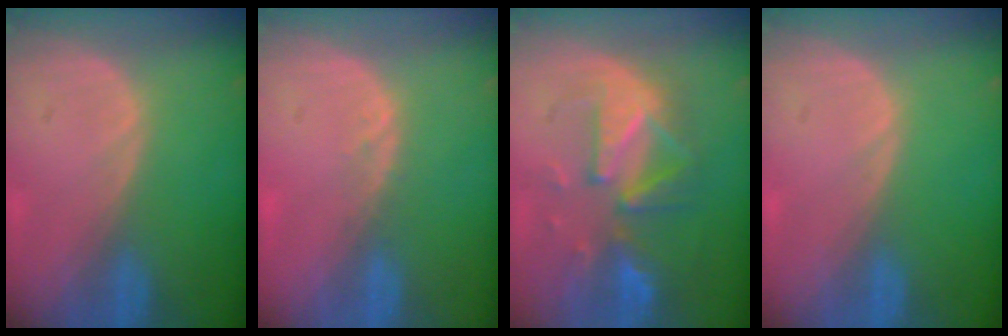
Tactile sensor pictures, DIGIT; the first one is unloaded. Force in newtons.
{"total": 1.3, "press": 1.2, "slide": 0.6}
{"total": 10.0, "press": 8.9, "slide": 4.5}
{"total": 0.0}